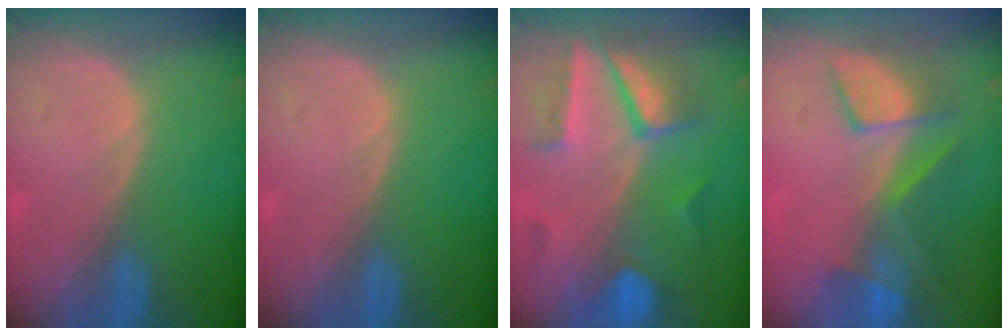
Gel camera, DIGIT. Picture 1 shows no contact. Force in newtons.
{"total": 0.0}
{"total": 8.2, "press": 7.7, "slide": 2.7}
{"total": 8.0, "press": 7.5, "slide": 2.8}